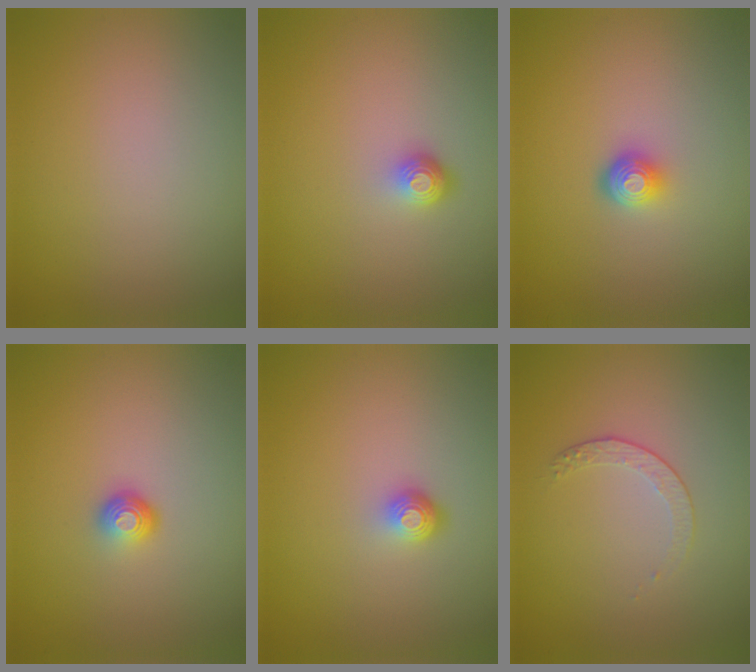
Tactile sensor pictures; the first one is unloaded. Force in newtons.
{"total": 1.6, "press": 1.1, "slide": 1.2}
{"total": 2.0, "press": 1.4, "slide": 1.4}
{"total": 1.7, "press": 1.1, "slide": 1.3}
{"total": 1.8, "press": 1.2, "slide": 1.3}
{"total": 1.5, "press": 0.9, "slide": 1.2}